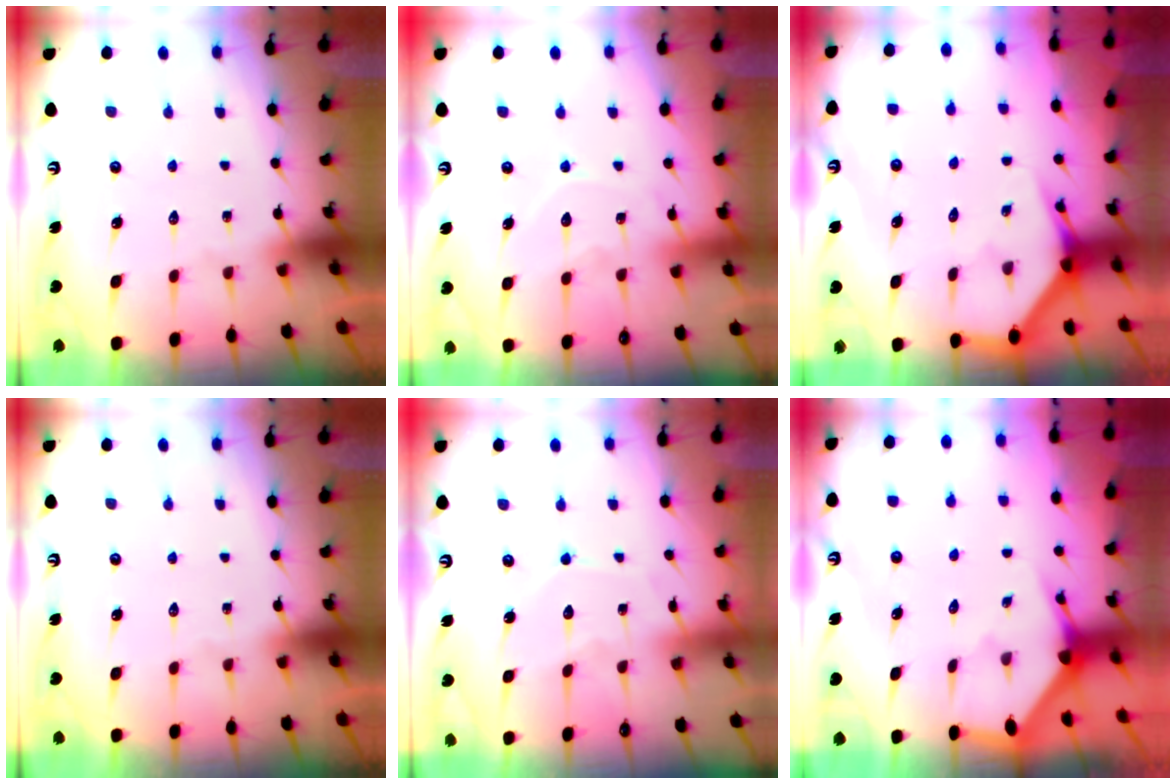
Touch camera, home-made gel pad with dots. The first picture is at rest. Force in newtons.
{"total": 7.9, "press": 7.9, "slide": 0.6}
{"total": 3.8, "press": 3.8, "slide": 0.3}
{"total": 0.0}
{"total": 5.2, "press": 5.2, "slide": 0.7}
{"total": 2.9, "press": 2.9, "slide": 0.2}